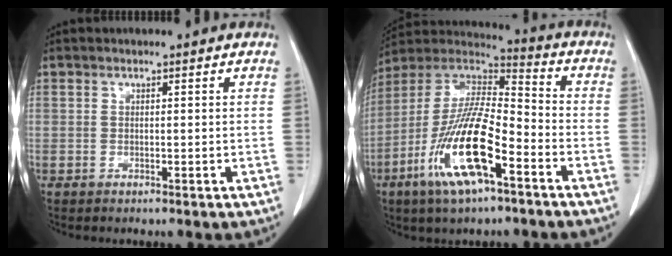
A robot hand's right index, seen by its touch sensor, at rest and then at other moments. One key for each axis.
{"total": 17.1, "fx": -7.5, "fy": 3.7, "fz": 14.9, "tx": -0.295, "ty": -0.009, "tz": -0.136}